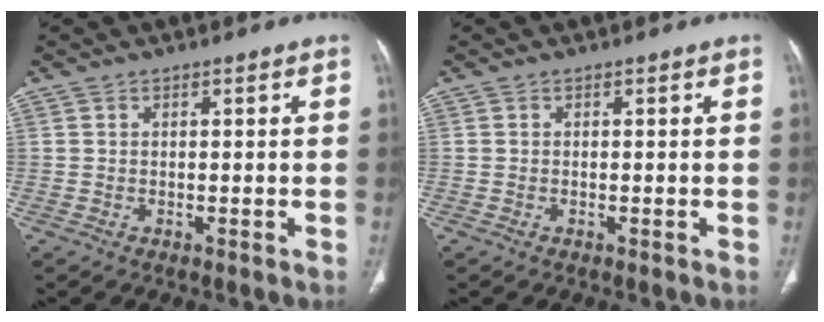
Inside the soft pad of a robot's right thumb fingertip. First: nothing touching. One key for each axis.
{"total": 0.0}